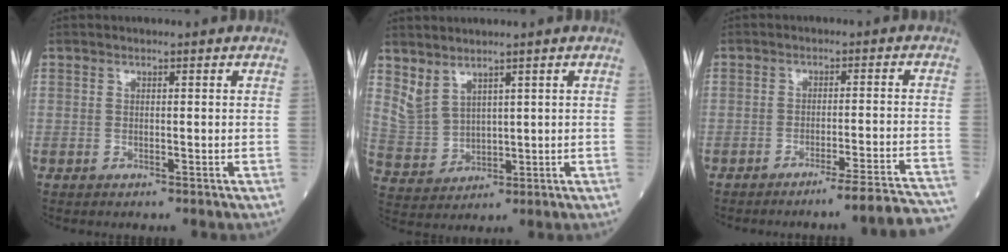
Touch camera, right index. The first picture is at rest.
{"total": 4.7, "force": [3.5, 2.5, 1.9], "torque": [-0.053, 0.003, 0.091]}
{"total": 12.3, "force": [-11.5, -1.5, 4.1], "torque": [-0.016, 0.003, -0.144]}